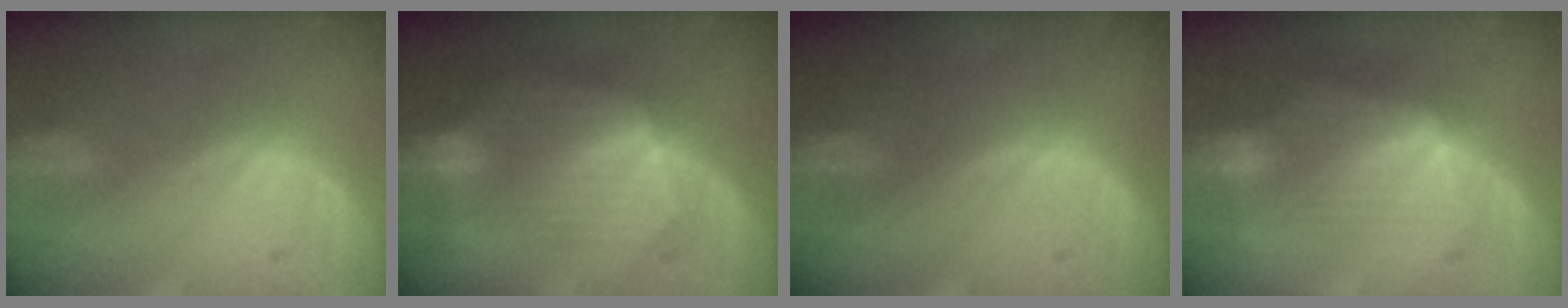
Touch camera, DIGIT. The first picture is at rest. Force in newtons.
{"total": 7.1, "press": 7.0, "slide": 1.2}
{"total": 0.0}
{"total": 7.1, "press": 6.8, "slide": 2.3}